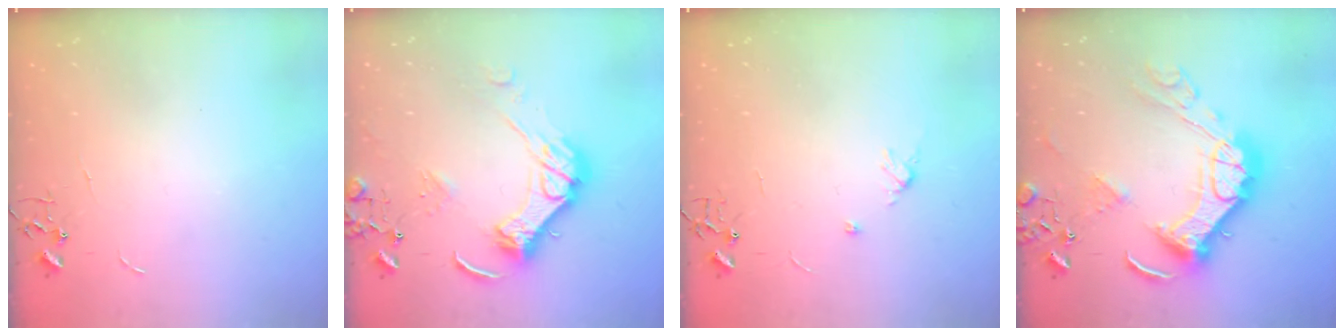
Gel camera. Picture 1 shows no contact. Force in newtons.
{"total": 15.0, "press": 14.9, "slide": 1.4}
{"total": 5.6, "press": 5.6, "slide": 0.6}
{"total": 20.6, "press": 20.4, "slide": 2.4}